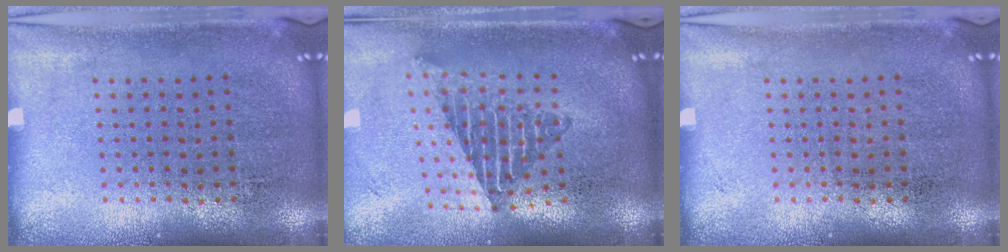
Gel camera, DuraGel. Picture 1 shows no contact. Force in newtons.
{"total": 2.0, "press": 1.6, "slide": 1.3}
{"total": 0.0}